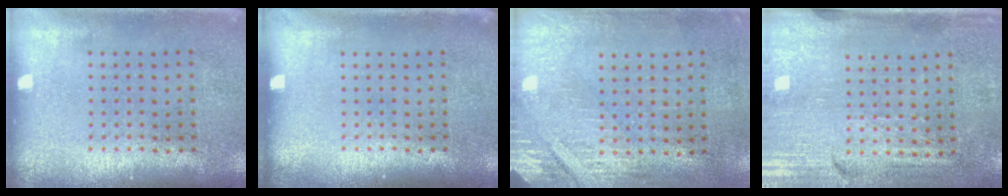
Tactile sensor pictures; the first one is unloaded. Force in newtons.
{"total": 0.0}
{"total": 2.8, "press": 2.4, "slide": 1.4}
{"total": 3.2, "press": 2.8, "slide": 1.5}